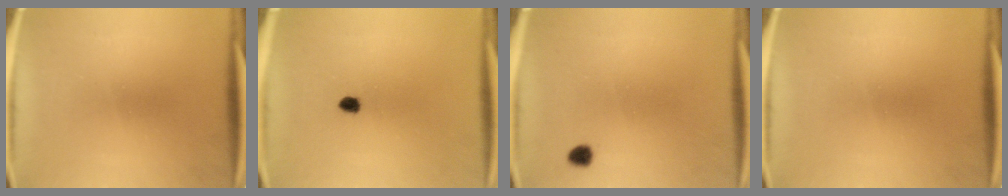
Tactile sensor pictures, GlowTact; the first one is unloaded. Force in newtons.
{"total": 1.7}
{"total": 1.7}
{"total": 0.0}